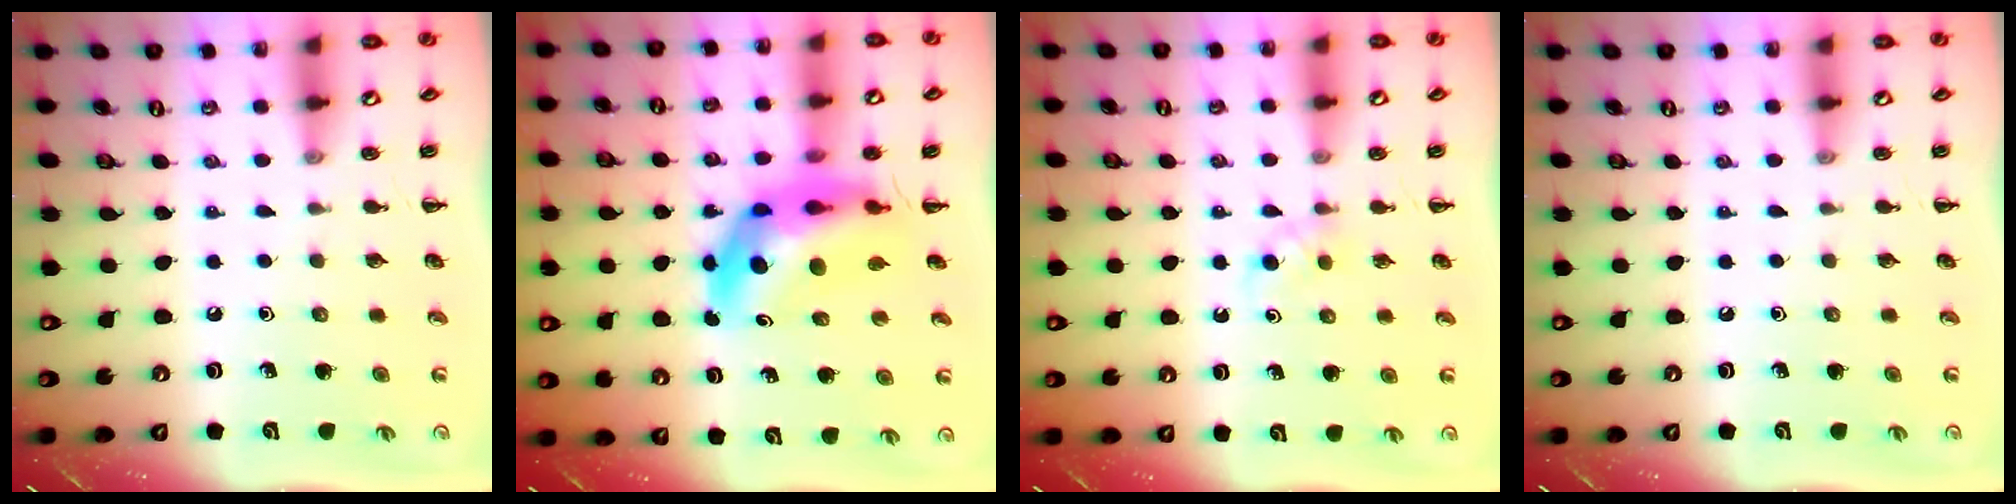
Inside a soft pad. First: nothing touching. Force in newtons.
{"total": 13.4, "press": 12.8, "slide": 4.0}
{"total": 2.9, "press": 2.6, "slide": 1.1}
{"total": 0.0}